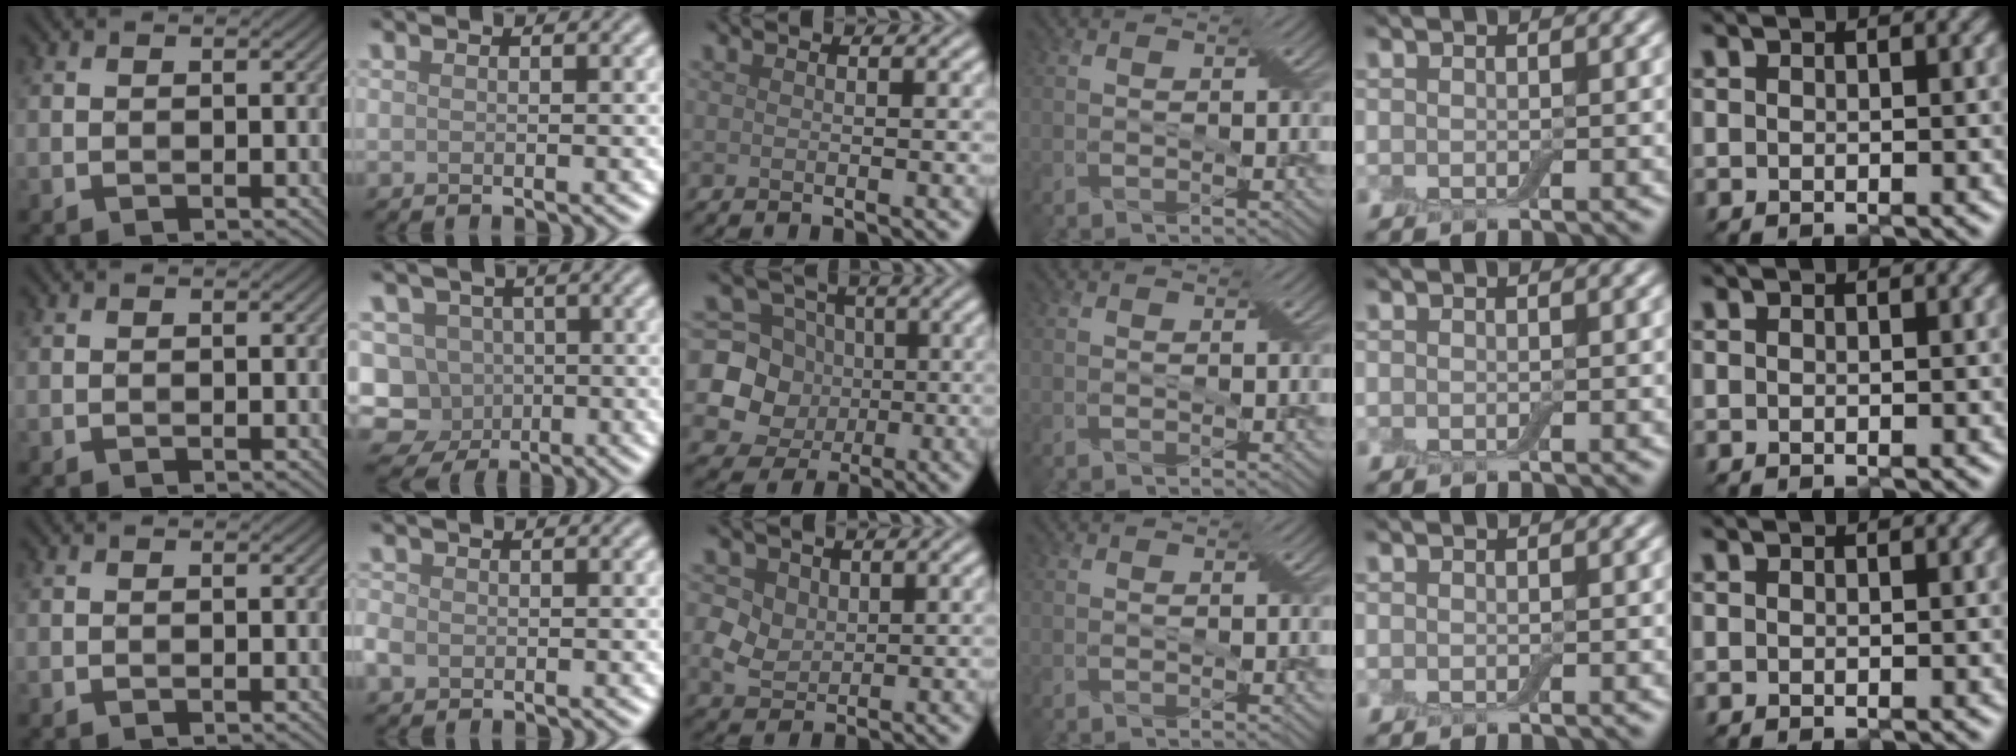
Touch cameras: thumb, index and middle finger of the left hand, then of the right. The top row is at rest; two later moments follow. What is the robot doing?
{"motion": "press", "object": "electronic device side button"}